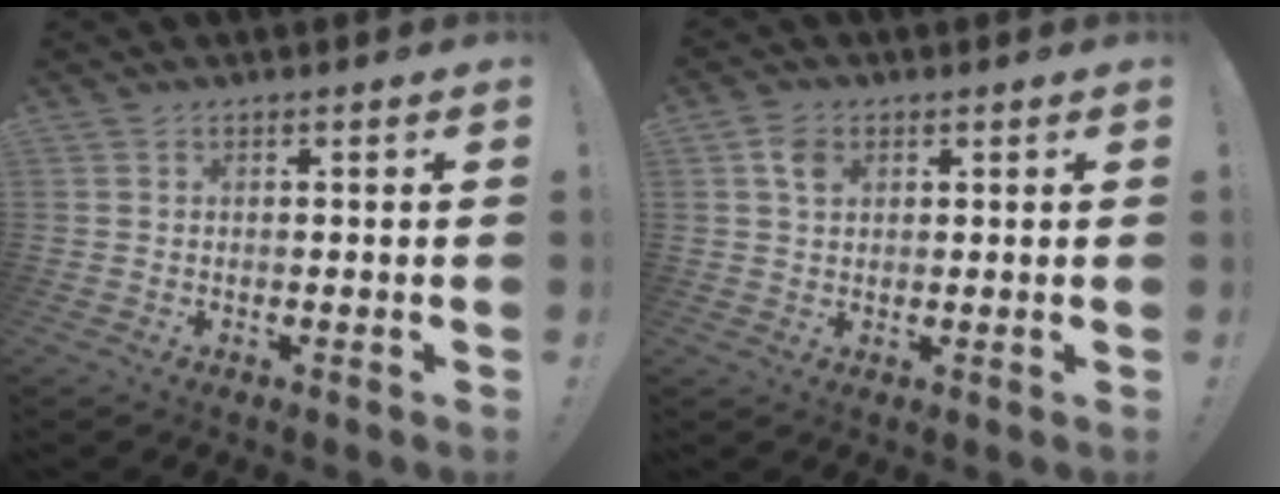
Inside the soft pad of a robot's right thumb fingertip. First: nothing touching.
{"total": 4.8, "force": [1.9, 3.4, 2.9], "torque": [-0.049, 0.004, 0.035]}